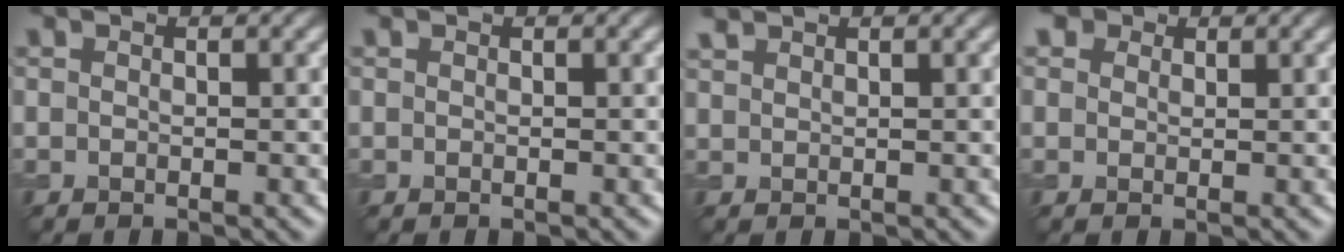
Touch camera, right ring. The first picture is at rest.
{"total": 0.0}
{"total": 1.0, "force": [1.0, 0.2, 0.2], "torque": [-0.007, 0.003, 0.025]}
{"total": 3.7, "force": [2.3, 2.4, 1.6], "torque": [-0.039, 0.010, 0.018]}